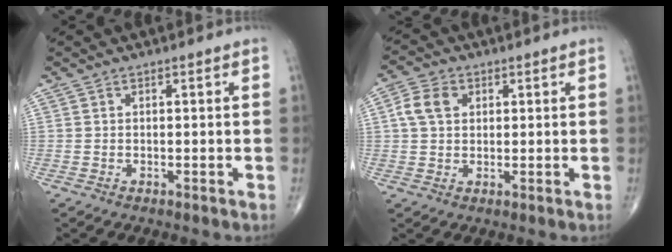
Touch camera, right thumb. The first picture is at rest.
{"total": 5.5, "force": [1.5, 4.1, 3.4], "torque": [-0.064, 0.008, 0.024]}